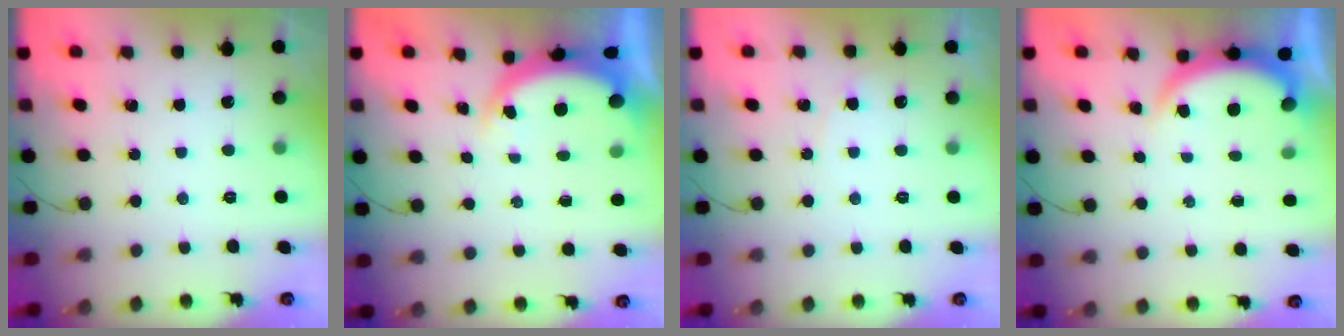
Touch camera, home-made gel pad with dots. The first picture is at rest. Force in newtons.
{"total": 4.7, "press": 4.6, "slide": 0.6}
{"total": 2.7, "press": 2.7, "slide": 0.2}
{"total": 3.2, "press": 3.1, "slide": 0.5}